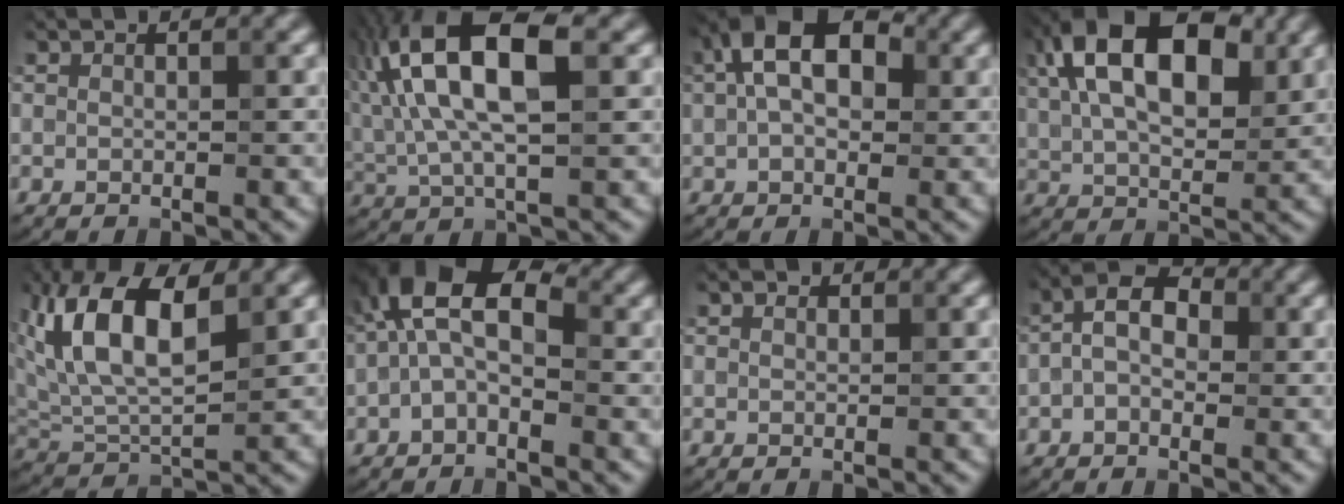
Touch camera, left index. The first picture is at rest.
{"total": 10.8, "force": [2.6, 4.4, 9.6], "torque": [-0.182, 0.022, 0.038]}
{"total": 9.3, "force": [2.9, 5.6, 6.8], "torque": [-0.115, 0.038, 0.023]}
{"total": 13.8, "force": [4.9, 7.3, 10.7], "torque": [-0.167, 0.037, 0.059]}
{"total": 9.0, "force": [3.2, 4.2, 7.4], "torque": [-0.143, 0.009, 0.053]}
{"total": 6.0, "force": [0.1, 3.3, 5.0], "torque": [-0.093, 0.023, -0.017]}
{"total": 0.6, "force": [0.4, 0.4, 0.2], "torque": [-0.004, 0.000, 0.005]}
{"total": 3.7, "force": [-0.3, 2.3, 2.9], "torque": [-0.052, 0.012, -0.017]}